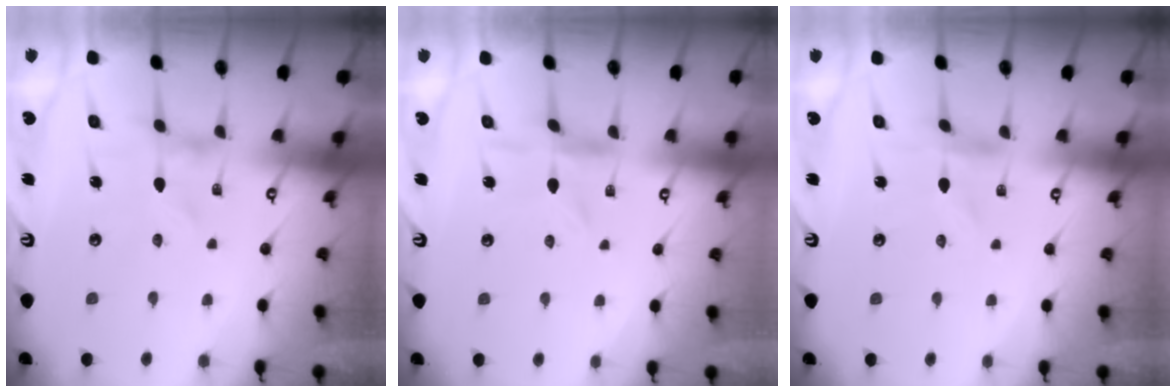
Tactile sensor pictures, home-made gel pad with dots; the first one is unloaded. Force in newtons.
{"total": 1.4, "press": 1.4, "slide": 0.3}
{"total": 0.7, "press": 0.7, "slide": 0.1}